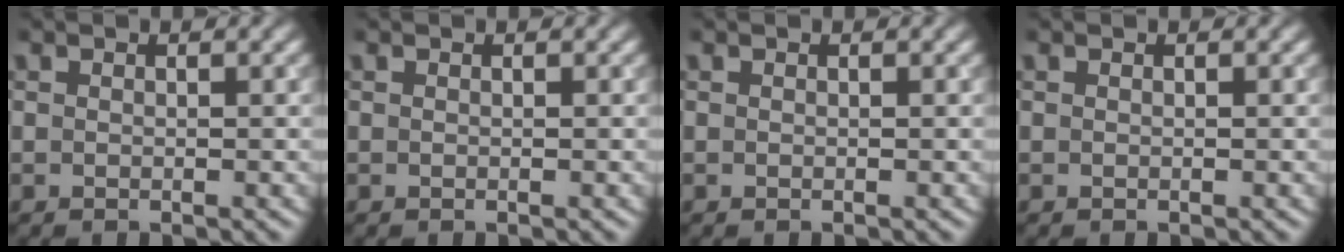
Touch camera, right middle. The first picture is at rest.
{"total": 0.0}
{"total": 0.0}
{"total": 0.0}